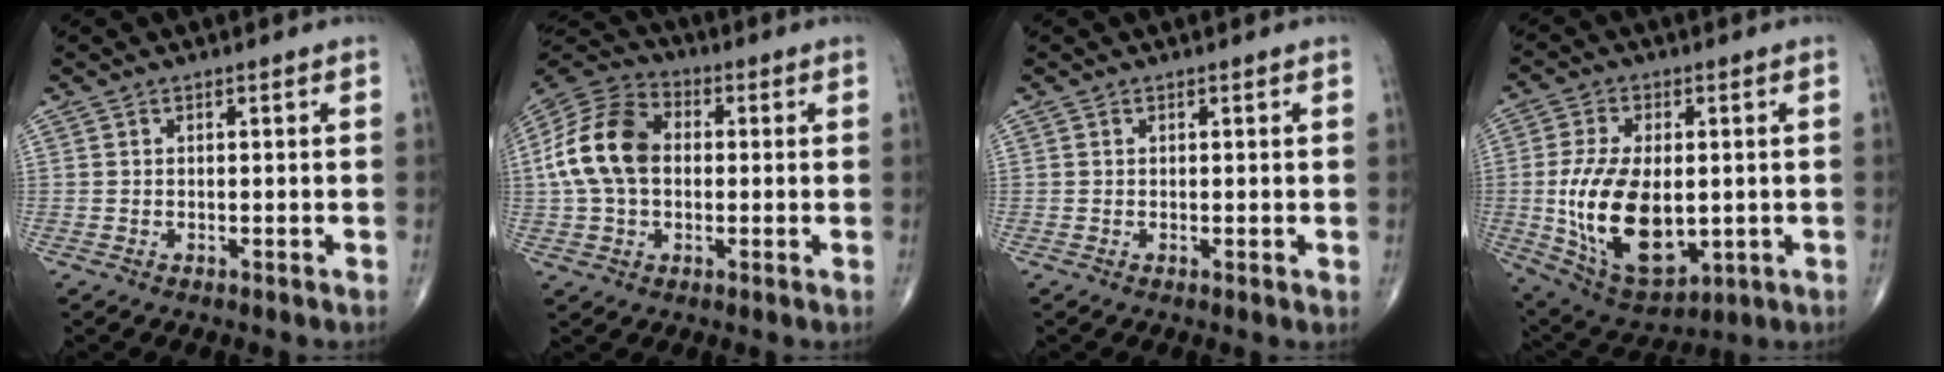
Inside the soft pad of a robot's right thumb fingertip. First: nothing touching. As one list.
[{"total": 14.7, "force": [0.7, 10.2, 10.5], "torque": [-0.200, 0.031, 0.003]}, {"total": 0.5, "force": [0.2, 0.1, 0.5], "torque": [-0.013, -0.003, 0.002]}, {"total": 18.2, "force": [-1.4, 10.2, 15.1], "torque": [-0.268, -0.010, 0.000]}]